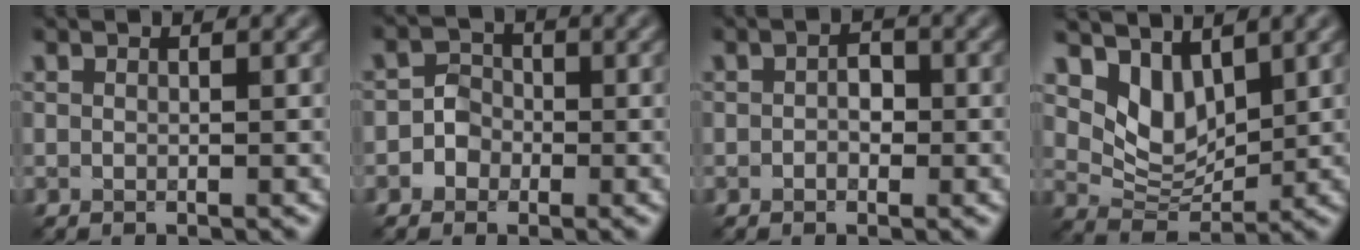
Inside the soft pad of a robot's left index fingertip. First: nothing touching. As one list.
[{"total": 1.9, "force": [-0.7, 1.7, 0.4], "torque": [0.006, 0.008, -0.019]}, {"total": 1.7, "force": [-0.2, 1.1, 1.3], "torque": [-0.020, 0.002, -0.006]}, {"total": 4.2, "force": [2.7, 2.4, 2.1], "torque": [-0.051, -0.017, 0.047]}]